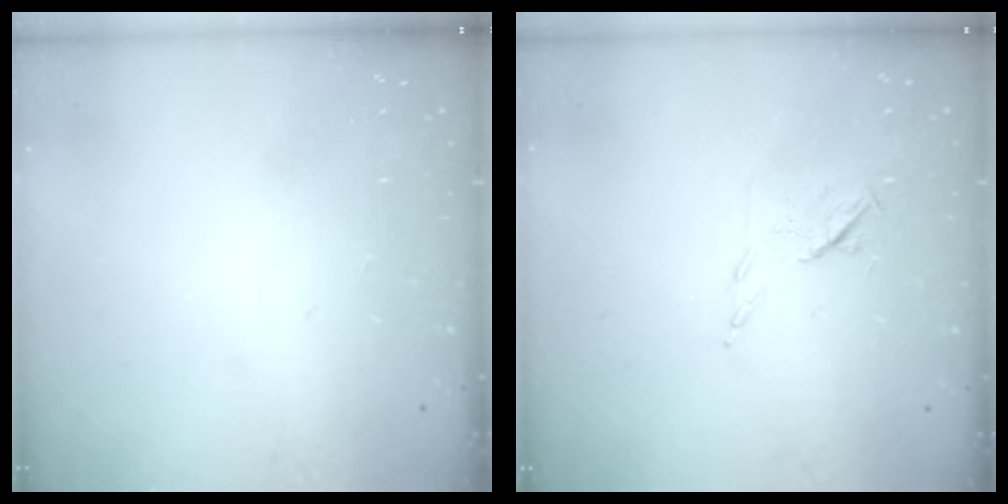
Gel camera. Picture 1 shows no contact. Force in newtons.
{"total": 6.4, "press": 6.3, "slide": 0.9}